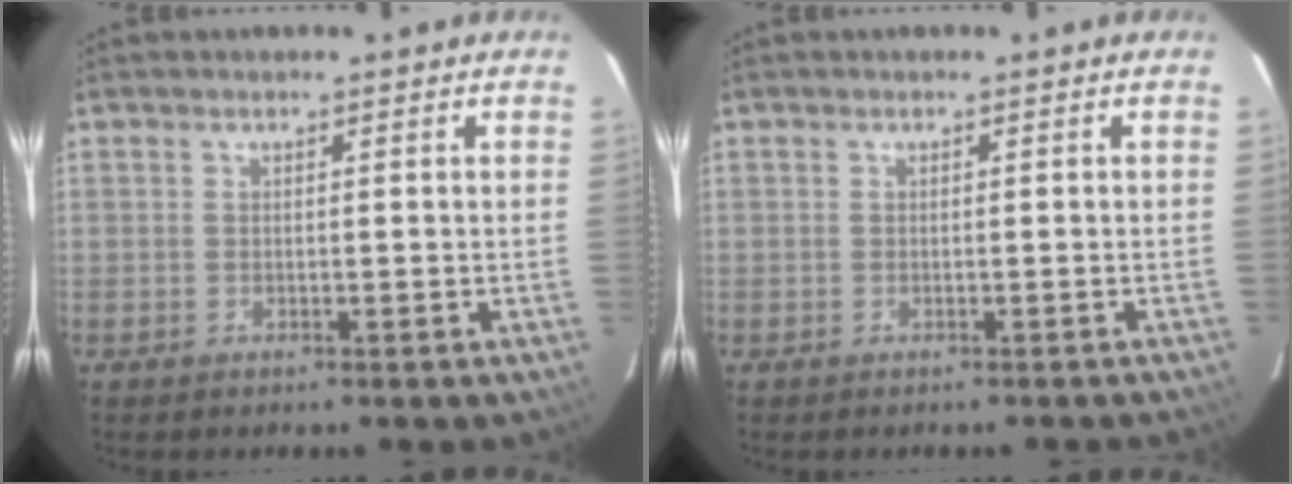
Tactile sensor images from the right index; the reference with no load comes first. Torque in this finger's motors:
{"motor_torque": [-0.86, -0.88, -0.62, -0.10]}